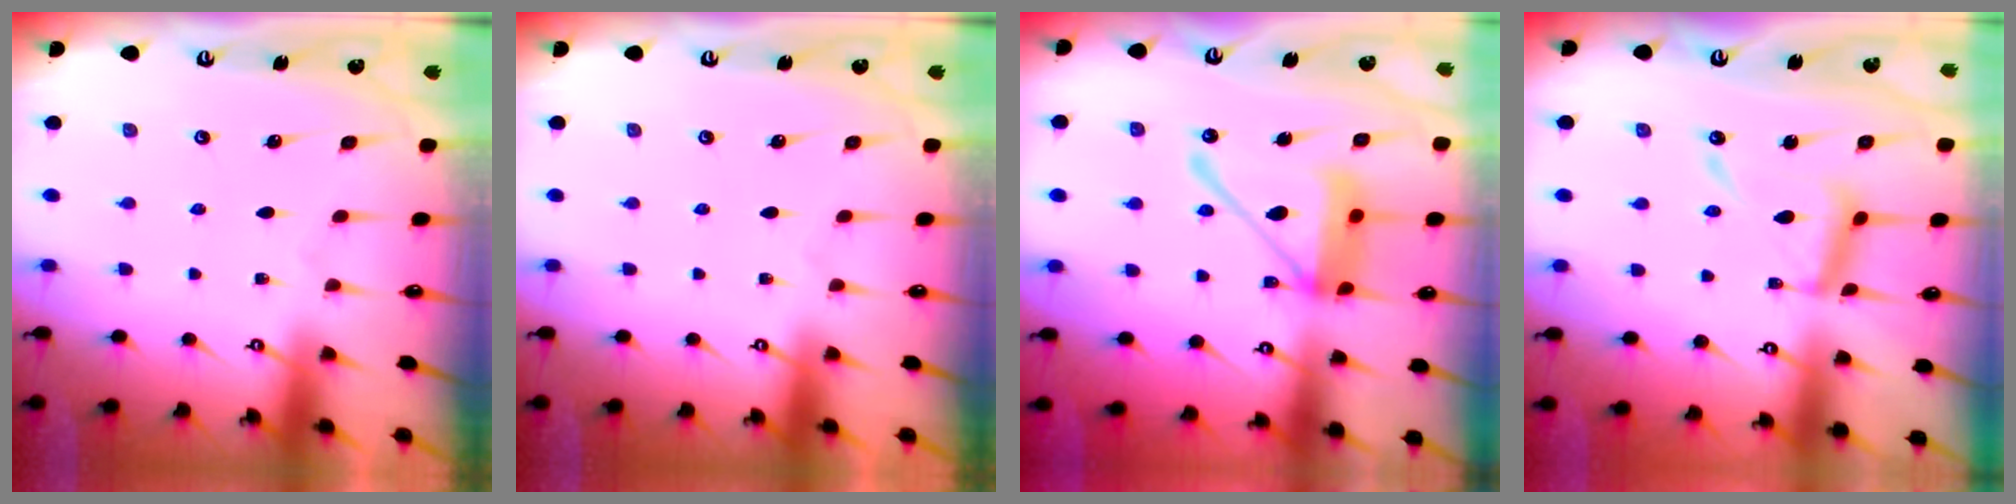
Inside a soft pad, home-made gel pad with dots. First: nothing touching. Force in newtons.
{"total": 0.0}
{"total": 15.8, "press": 15.7, "slide": 2.1}
{"total": 12.5, "press": 12.4, "slide": 0.9}